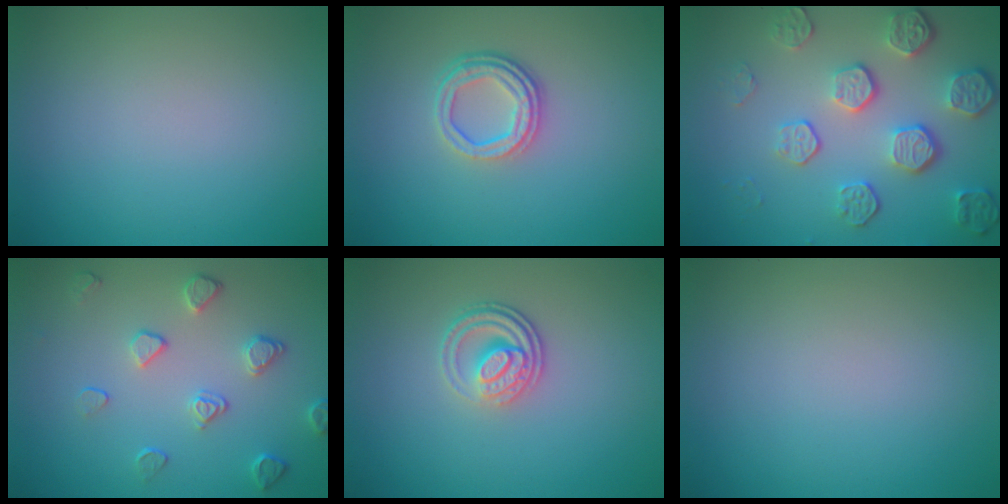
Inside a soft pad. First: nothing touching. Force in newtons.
{"total": 3.4, "press": 2.6, "slide": 2.3}
{"total": 5.7, "press": 4.3, "slide": 3.7}
{"total": 2.4, "press": 1.9, "slide": 1.4}
{"total": 3.0, "press": 2.4, "slide": 1.8}
{"total": 0.0}